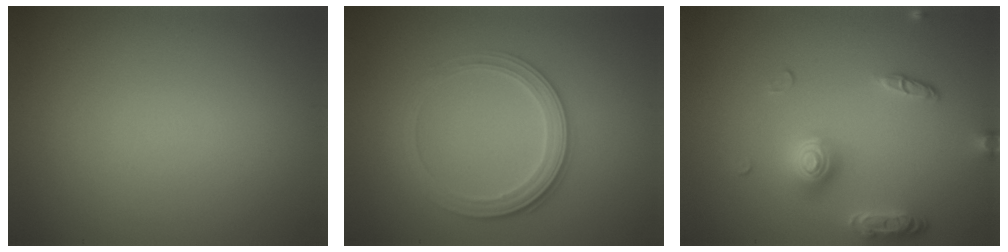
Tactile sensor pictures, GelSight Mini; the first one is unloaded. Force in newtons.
{"total": 2.8, "press": 2.7, "slide": 0.8}
{"total": 3.5, "press": 3.1, "slide": 1.7}